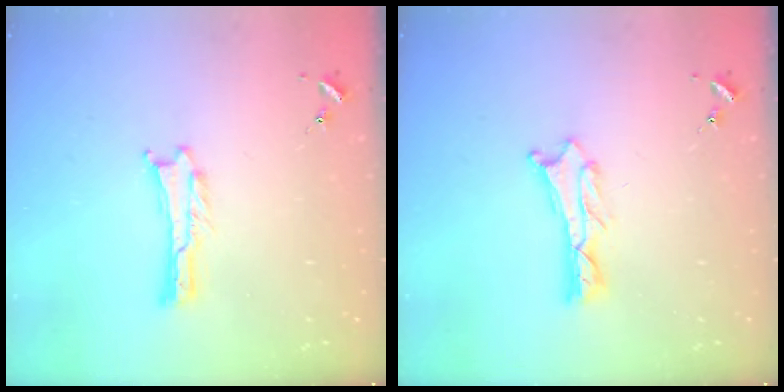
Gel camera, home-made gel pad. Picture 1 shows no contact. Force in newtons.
{"total": 1.1, "press": 1.0, "slide": 0.2}